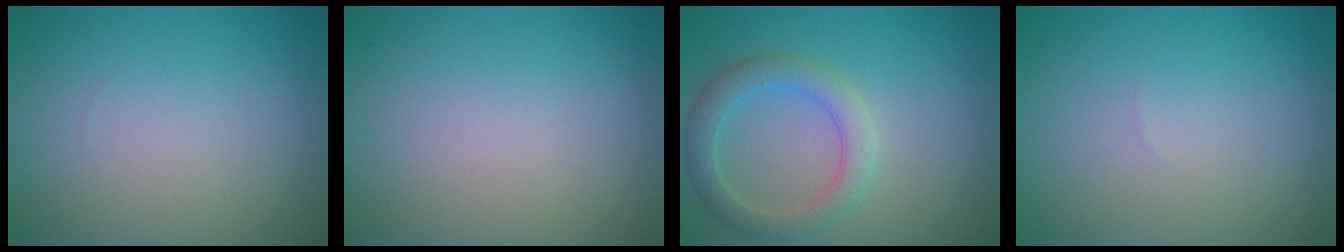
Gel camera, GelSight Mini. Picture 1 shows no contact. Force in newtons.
{"total": 0.0}
{"total": 3.3, "press": 3.3, "slide": 0.1}
{"total": 0.0}